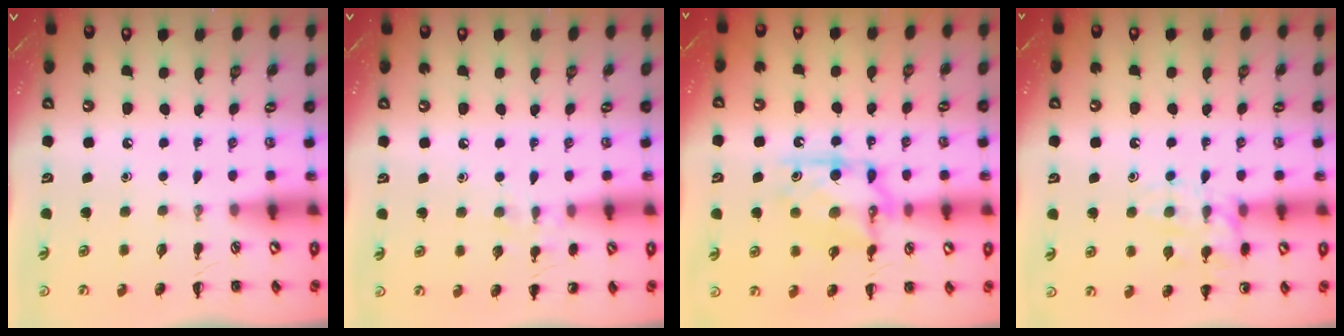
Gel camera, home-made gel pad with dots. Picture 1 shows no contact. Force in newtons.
{"total": 6.9, "press": 6.5, "slide": 2.0}
{"total": 11.9, "press": 11.9, "slide": 0.5}
{"total": 13.3, "press": 13.2, "slide": 0.9}